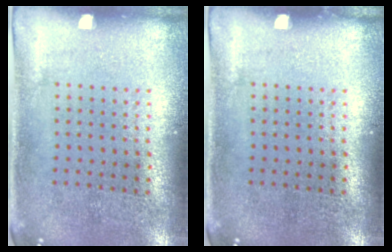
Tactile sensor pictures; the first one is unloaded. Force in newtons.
{"total": 0.0}